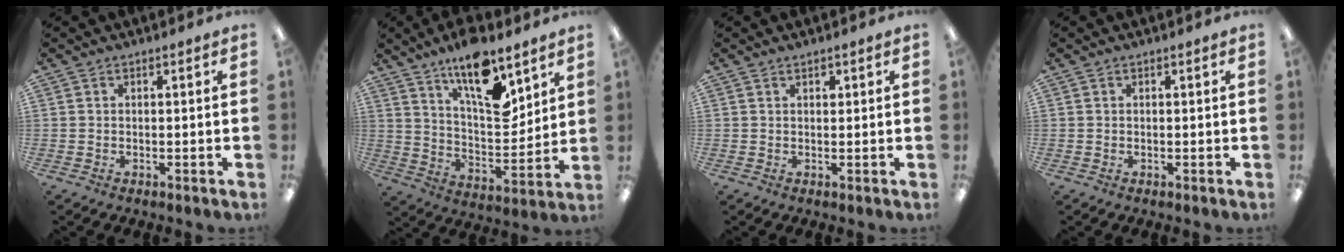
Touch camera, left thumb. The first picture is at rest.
{"total": 16.4, "force": [11.1, 6.1, 10.4], "torque": [-0.169, -0.063, 0.188]}
{"total": 1.0, "force": [0.7, 0.6, 0.4], "torque": [-0.009, 0.003, 0.012]}
{"total": 0.0}